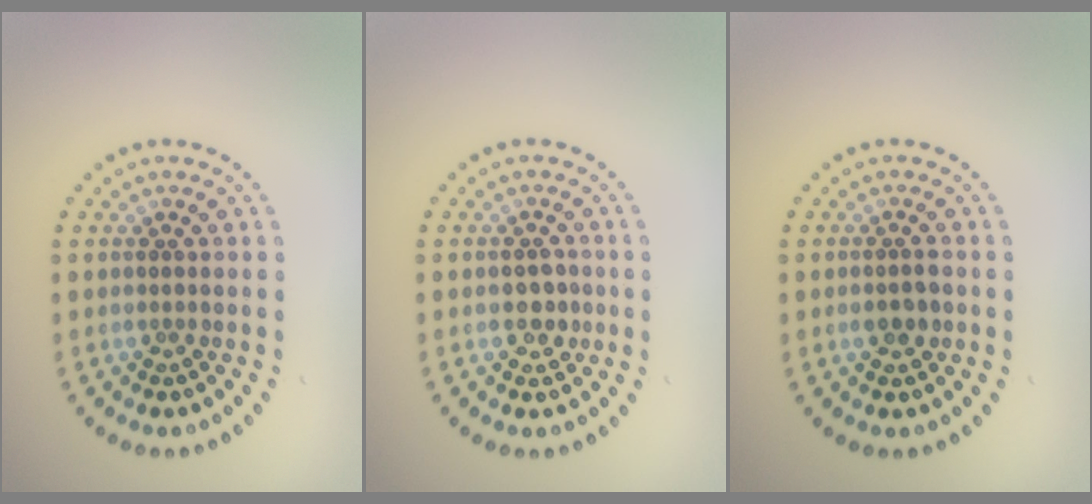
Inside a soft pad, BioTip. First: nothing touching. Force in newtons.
{"total": 1.9, "press": 1.8, "slide": 0.5}
{"total": 1.7, "press": 1.6, "slide": 0.3}